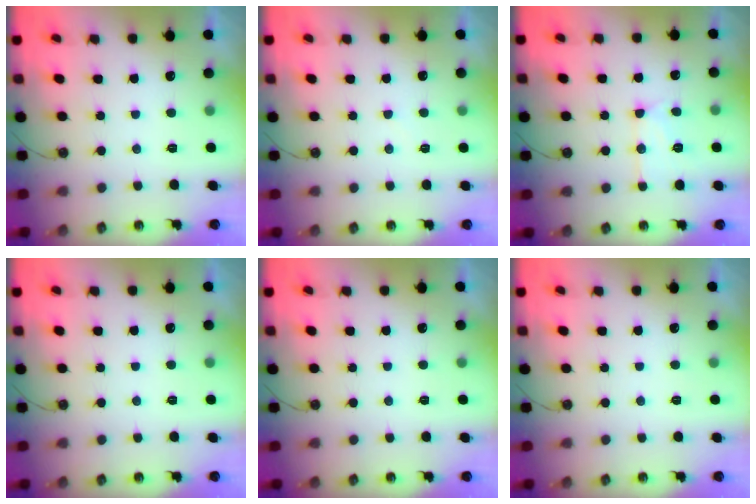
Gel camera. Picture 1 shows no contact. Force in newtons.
{"total": 3.2, "press": 3.2, "slide": 0.5}
{"total": 12.3, "press": 12.3, "slide": 0.9}
{"total": 0.0}
{"total": 0.0}
{"total": 0.0}